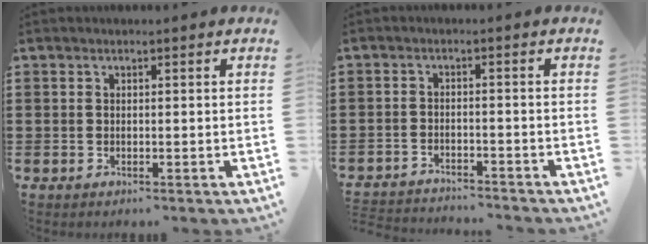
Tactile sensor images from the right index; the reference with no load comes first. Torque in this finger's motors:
{"motor_torque": [-2.14, 0.00, -1.05, -0.10]}